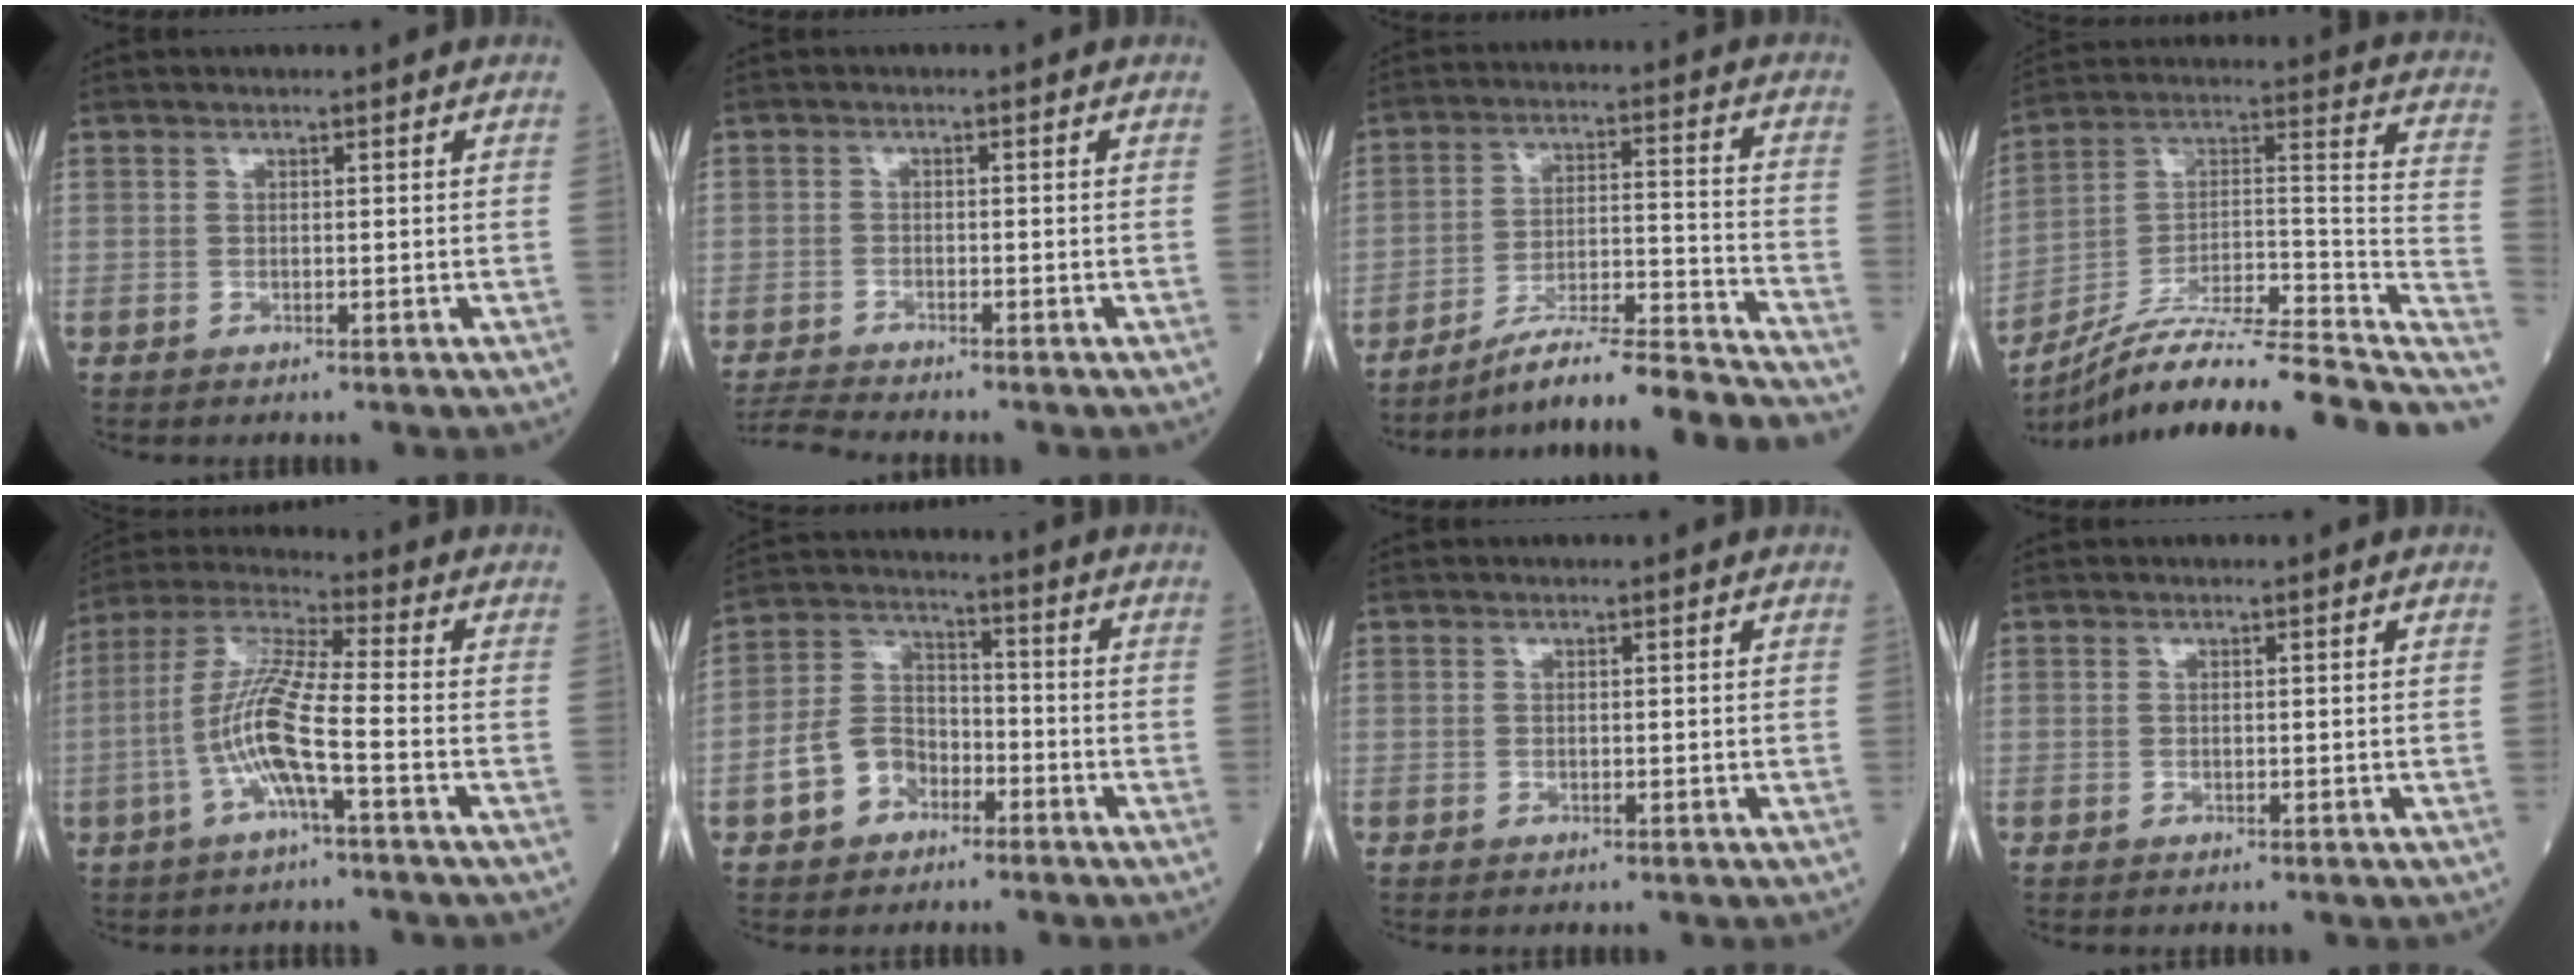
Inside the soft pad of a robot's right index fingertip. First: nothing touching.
{"total": 3.2, "force": [-3.1, -0.7, 0.0], "torque": [-0.003, -0.019, -0.060]}
{"total": 18.2, "force": [-17.0, -1.6, 6.4], "torque": [-0.086, 0.006, -0.263]}
{"total": 23.1, "force": [-19.2, 0.8, 12.8], "torque": [-0.158, 0.025, -0.310]}
{"total": 10.1, "force": [-3.1, 0.5, 9.6], "torque": [-0.205, 0.010, -0.067]}
{"total": 7.7, "force": [-3.7, 5.6, 3.8], "torque": [-0.089, 0.024, -0.069]}
{"total": 0.0}
{"total": 0.0}